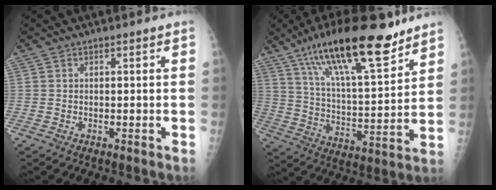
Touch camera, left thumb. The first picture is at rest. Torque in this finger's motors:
{"motor_torque": [1.05, -0.37, 1.52, -1.25, 0.17]}